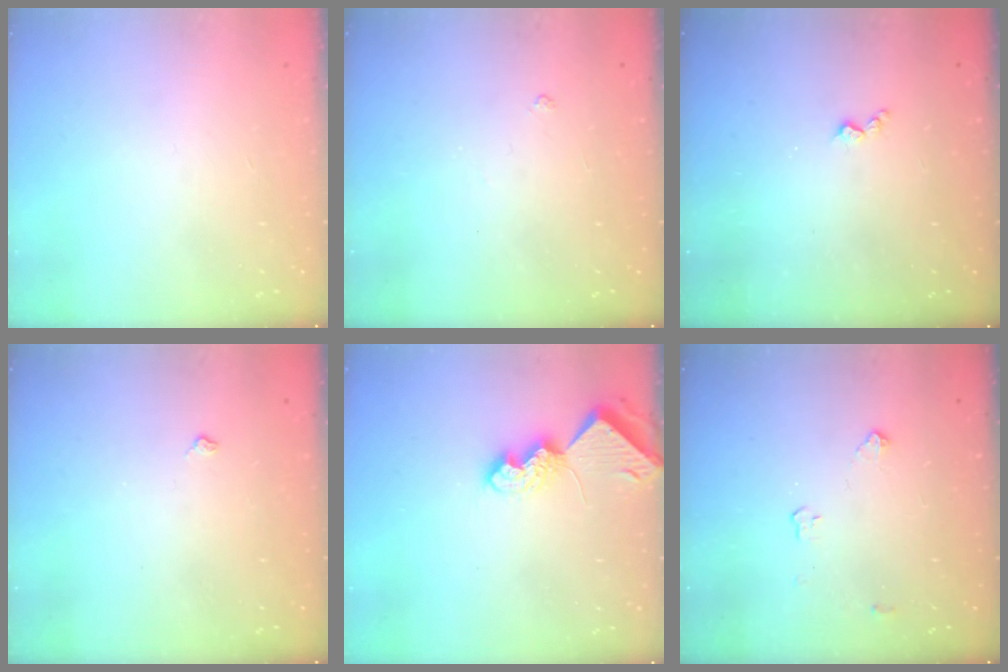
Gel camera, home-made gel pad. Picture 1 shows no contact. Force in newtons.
{"total": 2.9, "press": 2.8, "slide": 0.5}
{"total": 3.0, "press": 2.9, "slide": 0.6}
{"total": 3.0, "press": 3.0, "slide": 0.5}
{"total": 7.4, "press": 7.3, "slide": 1.0}
{"total": 3.3, "press": 3.3, "slide": 0.6}